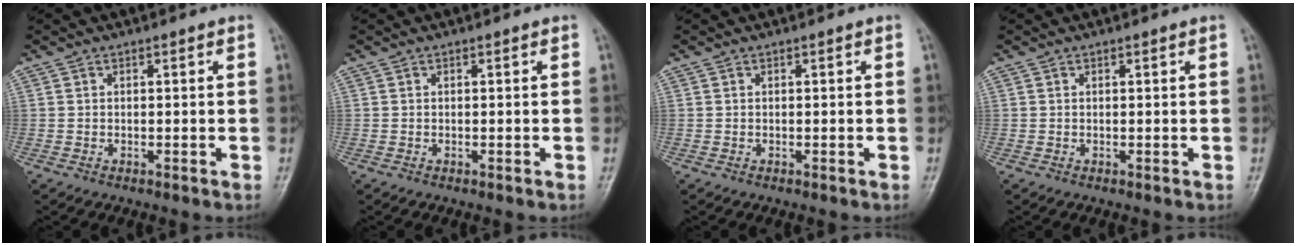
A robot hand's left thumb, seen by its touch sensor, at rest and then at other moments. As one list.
[{"total": 0.0}, {"total": 0.0}, {"total": 0.0}]